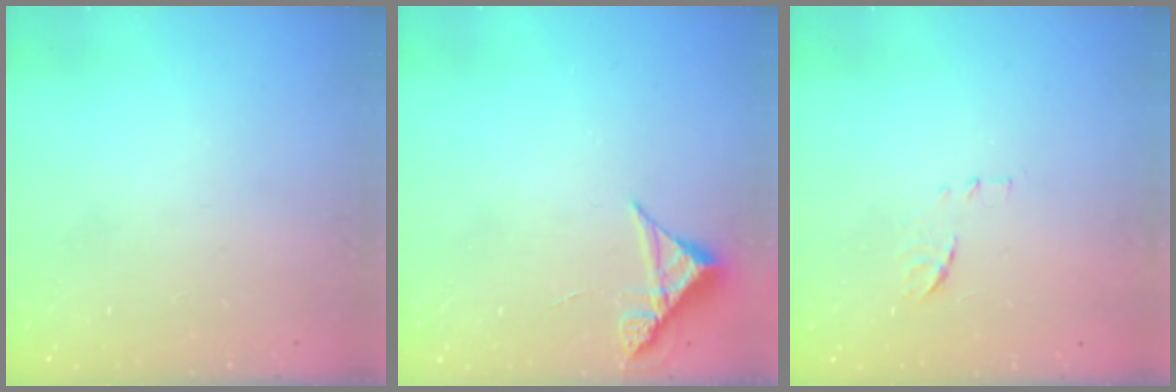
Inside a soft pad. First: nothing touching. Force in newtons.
{"total": 4.9, "press": 4.9, "slide": 0.4}
{"total": 6.8, "press": 6.8, "slide": 0.5}